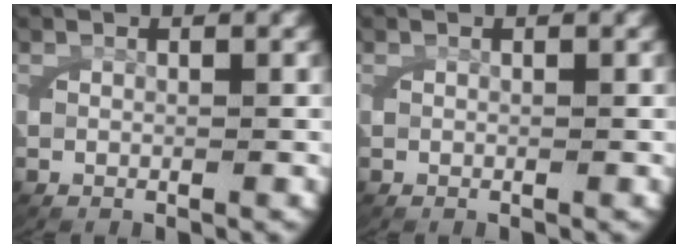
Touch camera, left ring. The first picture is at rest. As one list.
[{"total": 0.0}]